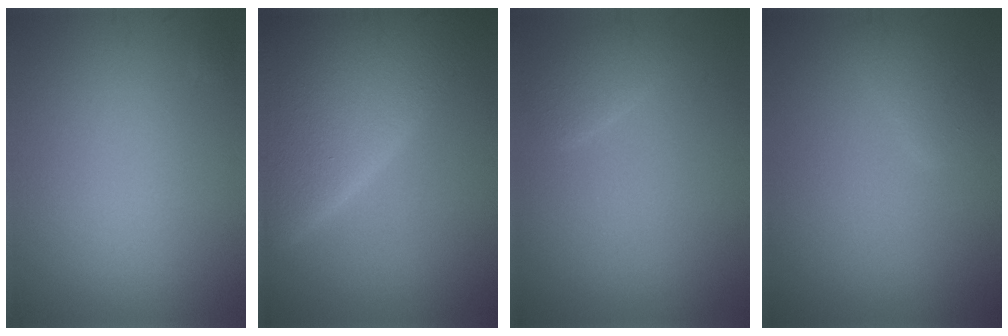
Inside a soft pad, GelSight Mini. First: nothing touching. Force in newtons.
{"total": 10.8, "press": 10.8, "slide": 0.8}
{"total": 1.6, "press": 1.6, "slide": 0.2}
{"total": 1.7, "press": 1.7, "slide": 0.1}